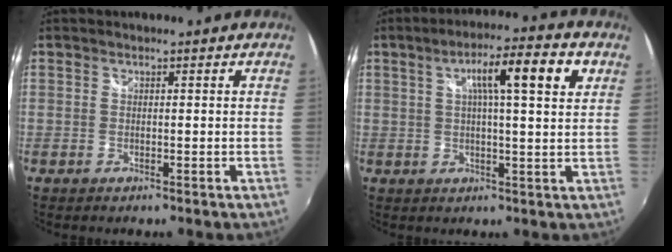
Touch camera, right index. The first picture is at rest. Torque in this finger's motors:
{"motor_torque": [0.41, 0.24, 0.58, 0.11]}